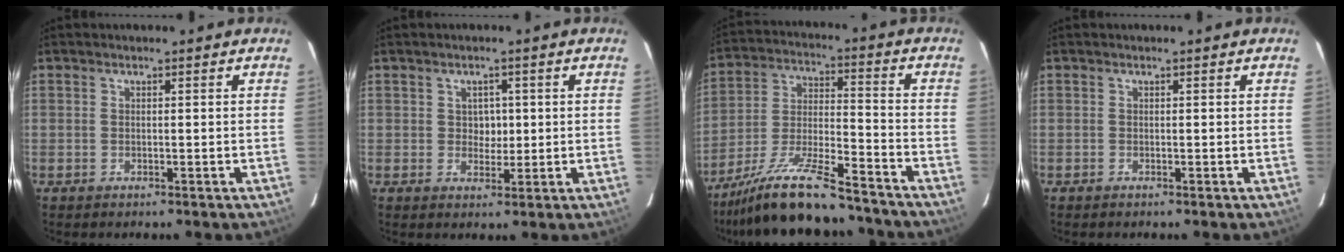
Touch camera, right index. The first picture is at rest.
{"total": 2.8, "force": [0.4, 2.6, 1.1], "torque": [-0.014, 0.007, 0.006]}
{"total": 18.6, "force": [-15.8, 3.1, 9.5], "torque": [-0.192, -0.025, -0.264]}
{"total": 0.0}